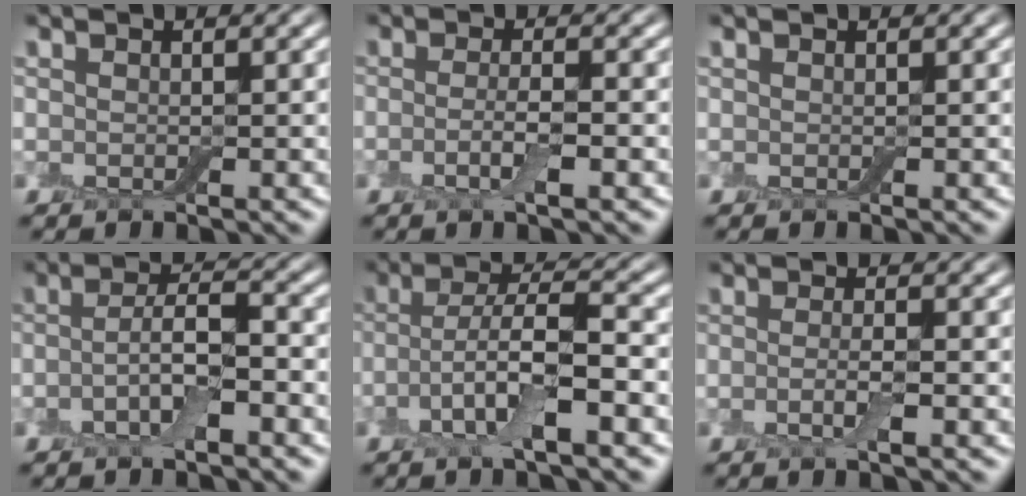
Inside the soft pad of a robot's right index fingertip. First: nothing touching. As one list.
[{"total": 2.7, "force": [-0.8, 0.5, 2.5], "torque": [-0.048, 0.000, -0.020]}, {"total": 0.0}, {"total": 4.0, "force": [-1.4, 1.2, 3.6], "torque": [-0.071, 0.006, -0.031]}, {"total": 6.7, "force": [-2.4, 1.8, 6.0], "torque": [-0.118, 0.007, -0.047]}, {"total": 2.1, "force": [-0.6, 0.4, 1.9], "torque": [-0.040, -0.004, -0.016]}]